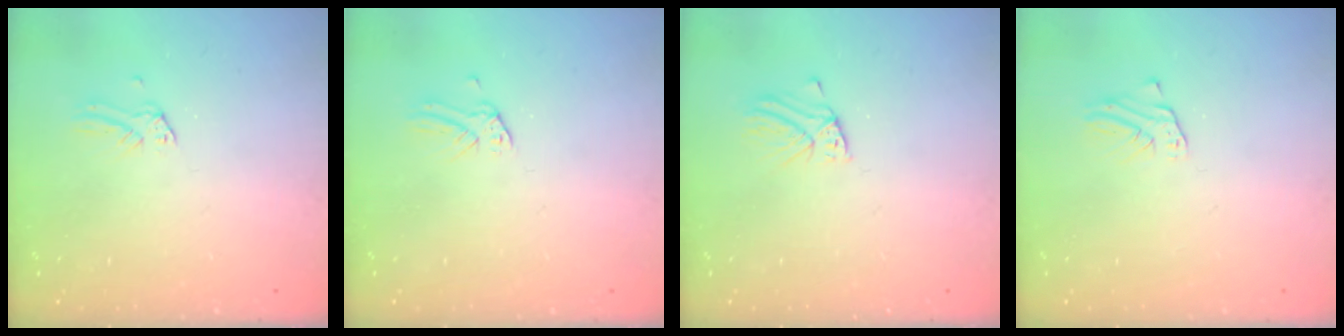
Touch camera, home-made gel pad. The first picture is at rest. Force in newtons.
{"total": 0.0}
{"total": 2.8, "press": 2.7, "slide": 0.3}
{"total": 1.9, "press": 1.9, "slide": 0.1}